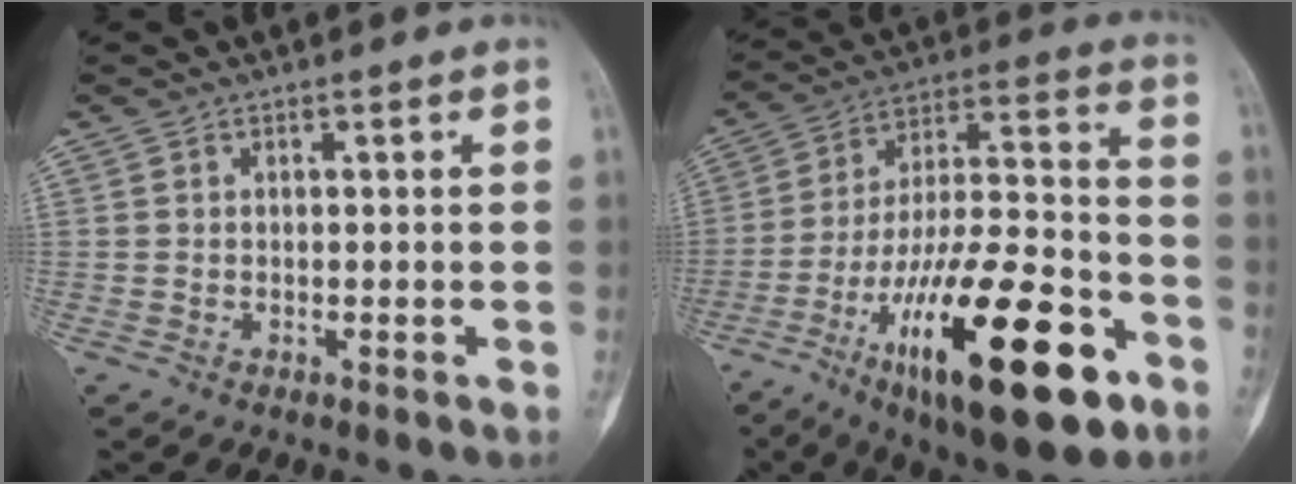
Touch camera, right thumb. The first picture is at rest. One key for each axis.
{"total": 28.6, "fx": -13.4, "fy": 9.6, "fz": 23.4, "tx": -0.375, "ty": 0.063, "tz": -0.211}